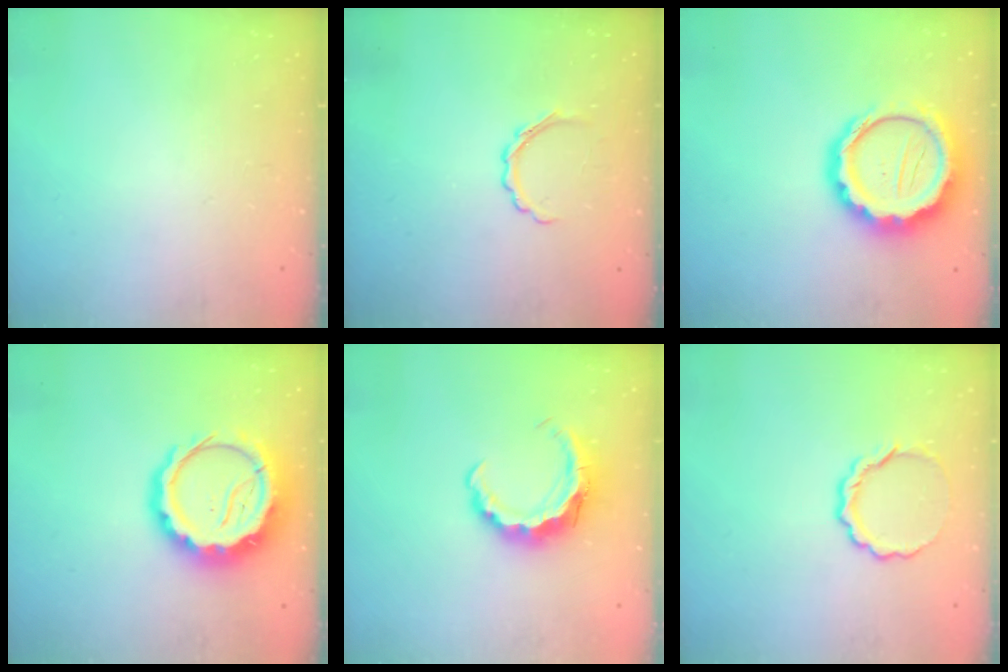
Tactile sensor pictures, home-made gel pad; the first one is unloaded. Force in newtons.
{"total": 4.1, "press": 3.9, "slide": 1.2}
{"total": 14.4, "press": 14.2, "slide": 2.9}
{"total": 14.9, "press": 14.4, "slide": 3.5}
{"total": 8.5, "press": 8.5, "slide": 0.8}
{"total": 6.8, "press": 6.7, "slide": 0.4}